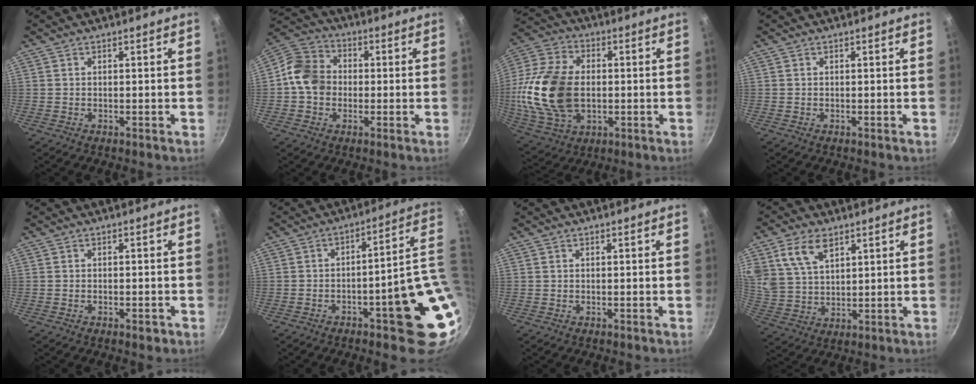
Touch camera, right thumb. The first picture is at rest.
{"total": 10.1, "force": [-0.6, 8.4, 5.5], "torque": [-0.072, 0.023, -0.034]}
{"total": 20.3, "force": [-0.6, 13.6, 15.1], "torque": [-0.288, 0.014, -0.009]}
{"total": 0.0}
{"total": 1.7, "force": [-0.9, 0.8, 1.2], "torque": [-0.020, 0.007, -0.011]}
{"total": 16.4, "force": [-1.5, 4.5, 15.7], "torque": [-0.174, 0.015, -0.010]}
{"total": 0.0}
{"total": 9.7, "force": [5.1, 5.8, 5.8], "torque": [-0.100, -0.018, 0.107]}